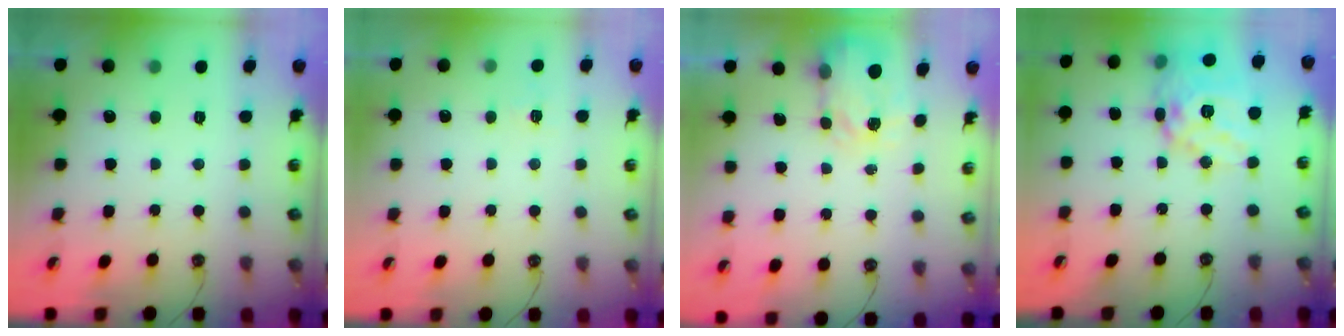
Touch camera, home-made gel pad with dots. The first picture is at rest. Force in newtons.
{"total": 3.4, "press": 3.4, "slide": 0.4}
{"total": 3.6, "press": 3.6, "slide": 0.6}
{"total": 18.3, "press": 18.2, "slide": 1.7}